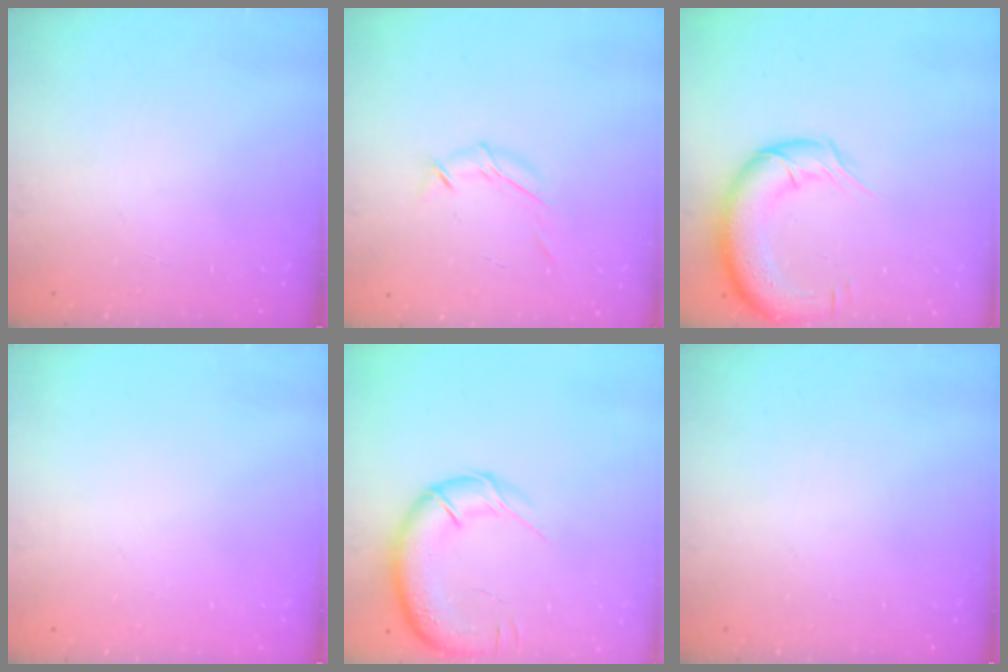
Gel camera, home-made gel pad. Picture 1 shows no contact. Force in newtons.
{"total": 6.4, "press": 6.3, "slide": 0.9}
{"total": 14.0, "press": 13.6, "slide": 3.1}
{"total": 0.0}
{"total": 15.8, "press": 15.3, "slide": 4.0}
{"total": 0.0}